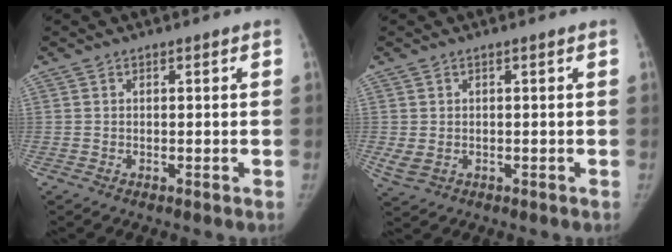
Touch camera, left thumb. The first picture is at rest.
{"total": 2.9, "force": [-0.2, 2.0, 2.1], "torque": [-0.049, -0.002, 0.004]}